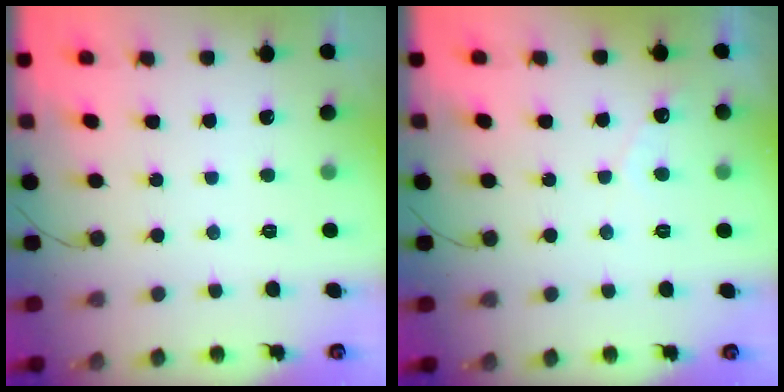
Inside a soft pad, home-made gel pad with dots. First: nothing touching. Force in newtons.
{"total": 2.6, "press": 2.6, "slide": 0.1}